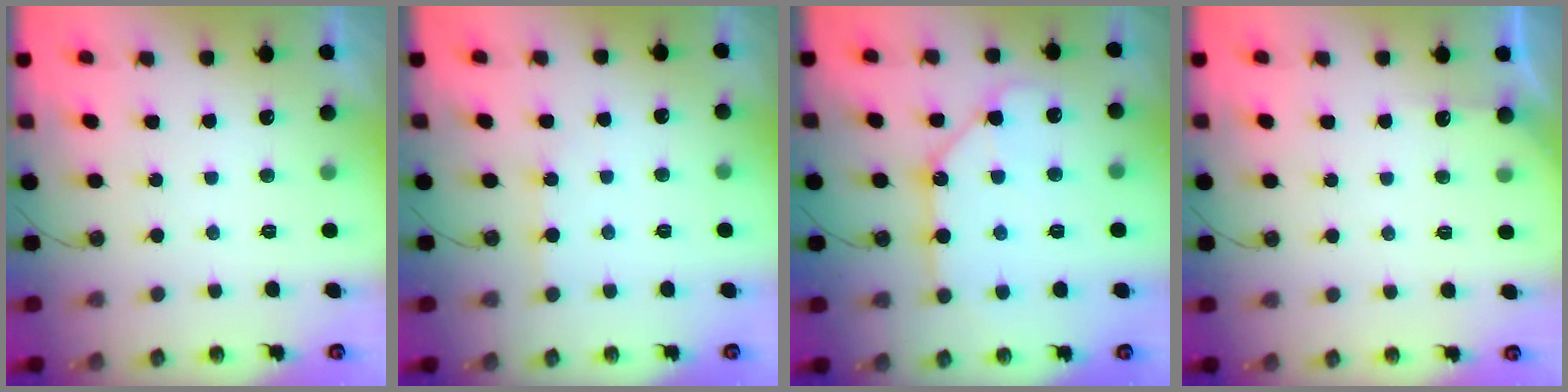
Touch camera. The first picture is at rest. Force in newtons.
{"total": 3.4, "press": 3.4, "slide": 0.5}
{"total": 11.2, "press": 11.2, "slide": 1.0}
{"total": 3.4, "press": 3.4, "slide": 0.3}